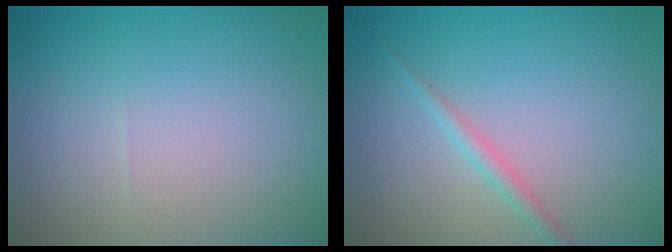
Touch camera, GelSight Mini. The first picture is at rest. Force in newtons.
{"total": 1.3, "press": 1.3, "slide": 0.0}